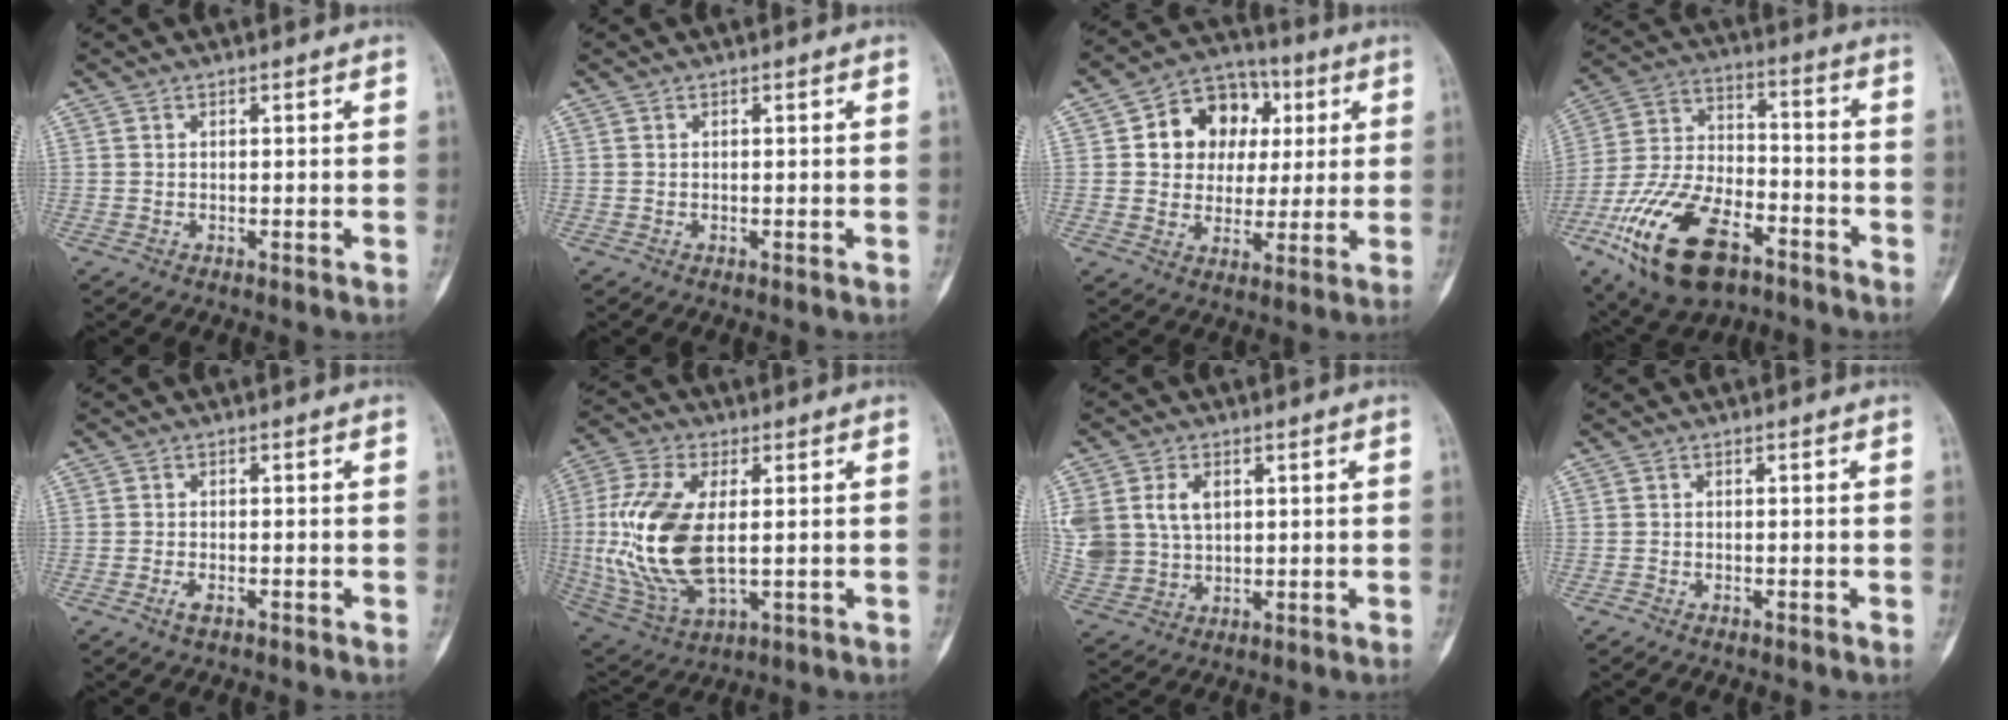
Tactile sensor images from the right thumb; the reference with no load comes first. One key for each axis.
{"total": 0.0}
{"total": 13.9, "fx": 3.4, "fy": 11.1, "fz": 7.7, "tx": -0.069, "ty": 0.009, "tz": 0.052}
{"total": 21.5, "fx": -11.4, "fy": 10.8, "fz": 14.7, "tx": -0.288, "ty": 0.051, "tz": -0.202}
{"total": 1.8, "fx": -1.1, "fy": 0.8, "fz": 1.3, "tx": -0.030, "ty": 0.003, "tz": -0.022}
{"total": 18.7, "fx": 0.4, "fy": 9.7, "fz": 16.0, "tx": -0.348, "ty": -0.010, "tz": 0.018}
{"total": 13.2, "fx": 3.3, "fy": 10.0, "fz": 8.0, "tx": -0.187, "ty": 0.002, "tz": 0.078}
{"total": 0.5, "fx": -0.5, "fy": 0.2, "fz": 0.1, "tx": -0.007, "ty": 0.001, "tz": -0.012}